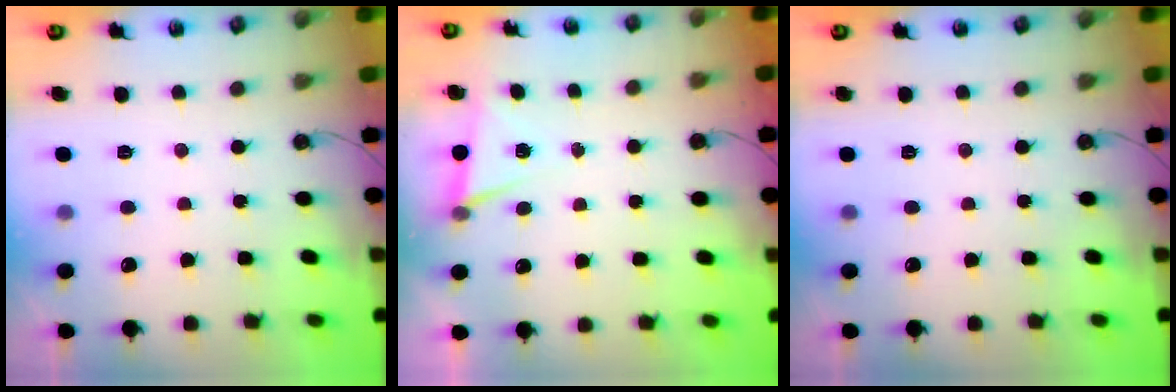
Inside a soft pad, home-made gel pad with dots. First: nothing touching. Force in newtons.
{"total": 4.2, "press": 2.0, "slide": 3.7}
{"total": 0.0}